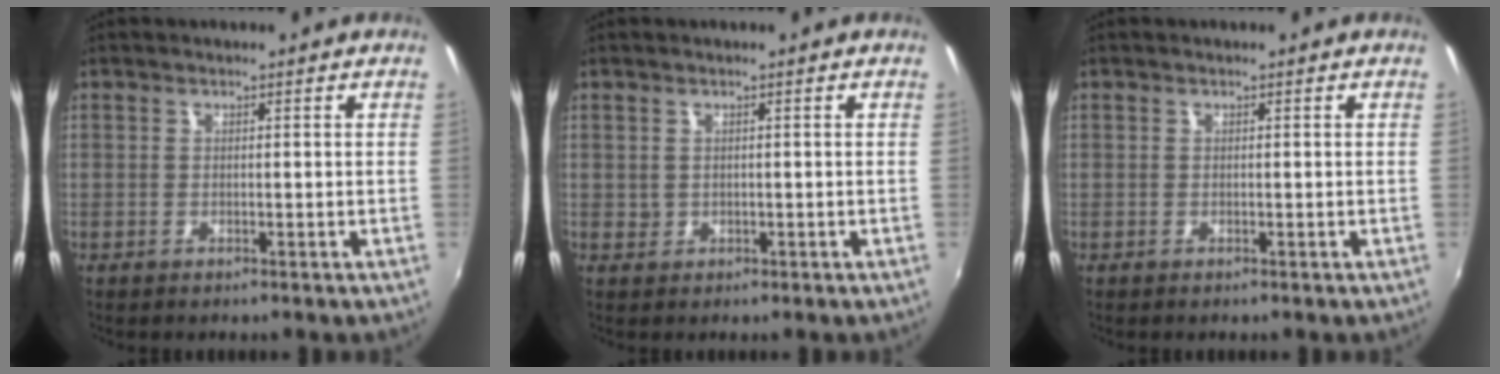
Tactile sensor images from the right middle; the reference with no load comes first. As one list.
[{"total": 1.1, "force": [0.2, 1.1, 0.2], "torque": [0.001, 0.001, 0.004]}, {"total": 0.0}]